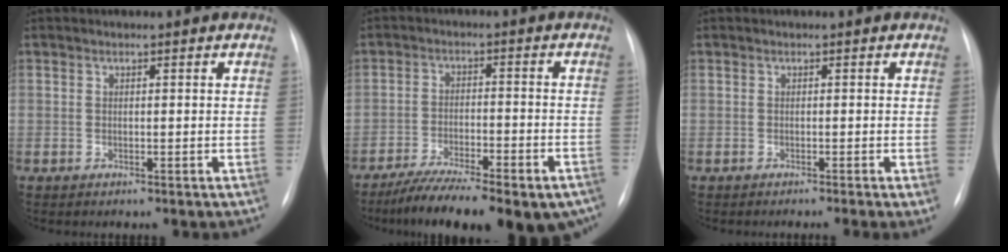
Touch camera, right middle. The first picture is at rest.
{"total": 19.2, "force": [-14.6, 5.1, 11.4], "torque": [-0.143, -0.007, -0.211]}
{"total": 2.4, "force": [-1.6, -0.4, 1.7], "torque": [-0.014, -0.002, -0.022]}